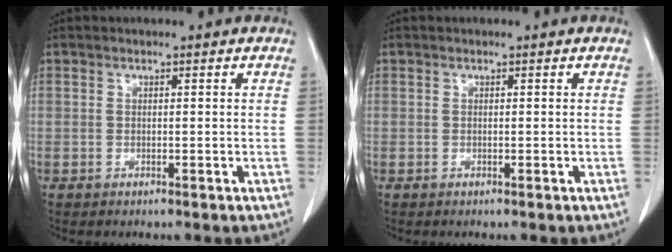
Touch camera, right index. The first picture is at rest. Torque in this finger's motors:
{"motor_torque": [0.00, 0.00, 0.01, 0.00]}